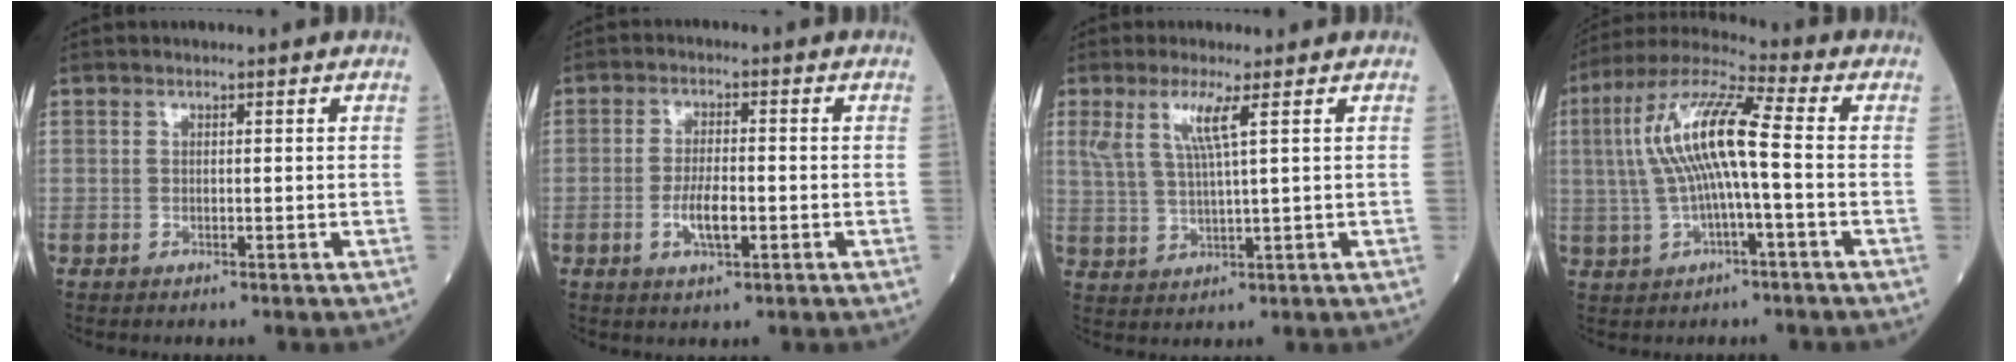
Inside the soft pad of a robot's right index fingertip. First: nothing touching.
{"total": 4.7, "force": [-1.4, 1.3, 4.3], "torque": [-0.083, 0.000, -0.022]}
{"total": 5.3, "force": [2.4, -0.2, 4.7], "torque": [-0.102, 0.003, 0.051]}
{"total": 12.2, "force": [0.2, 1.3, 12.1], "torque": [-0.243, 0.026, -0.002]}